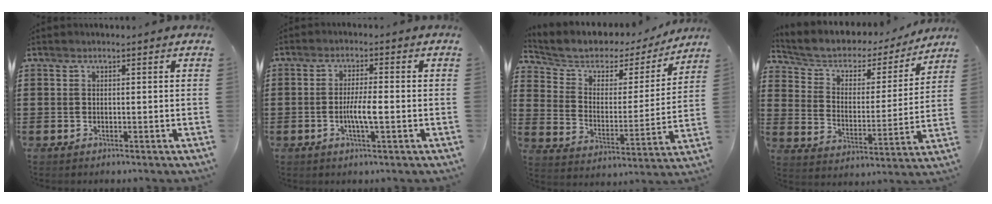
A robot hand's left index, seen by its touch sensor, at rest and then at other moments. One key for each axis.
{"total": 4.4, "fx": -1.0, "fy": 0.6, "fz": 4.3, "tx": -0.088, "ty": -0.006, "tz": -0.023}
{"total": 4.3, "fx": 3.3, "fy": 2.6, "fz": 0.9, "tx": -0.049, "ty": -0.025, "tz": 0.050}
{"total": 4.1, "fx": 3.1, "fy": 2.3, "fz": 1.2, "tx": -0.049, "ty": -0.025, "tz": 0.045}